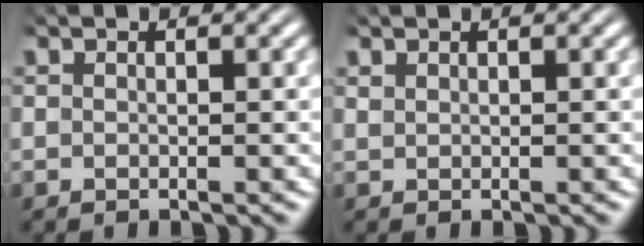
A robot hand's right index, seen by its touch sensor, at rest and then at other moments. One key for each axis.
{"total": 0.6, "fx": 0.6, "fy": 0.2, "fz": -0.2, "tx": -0.001, "ty": -0.001, "tz": 0.014}